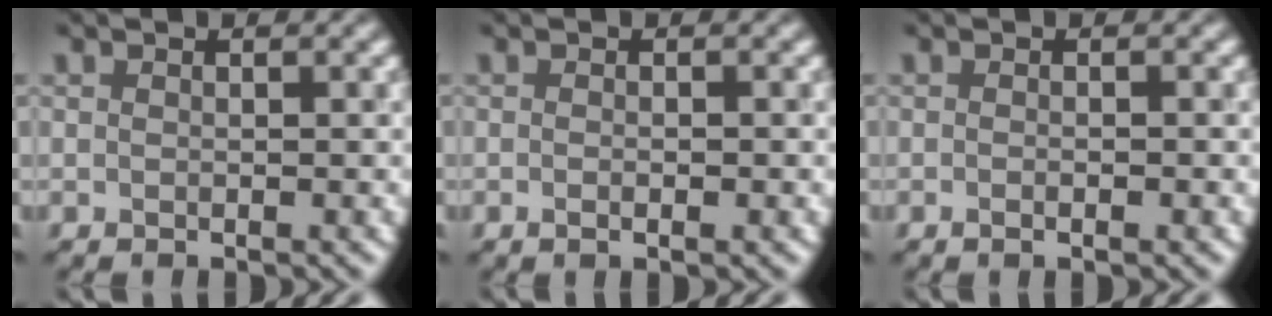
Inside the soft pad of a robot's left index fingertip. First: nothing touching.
{"total": 1.8, "force": [0.1, 0.9, 1.6], "torque": [0.003, 0.009, -0.005]}
{"total": 2.1, "force": [0.2, 1.1, 1.8], "torque": [0.004, 0.014, -0.009]}